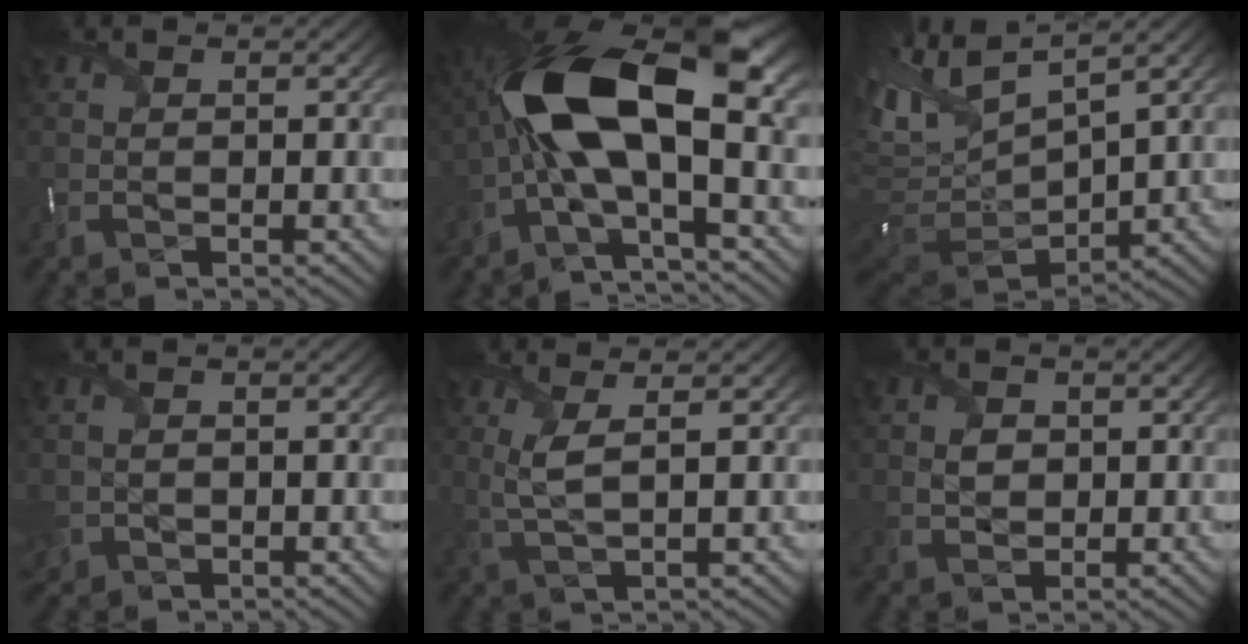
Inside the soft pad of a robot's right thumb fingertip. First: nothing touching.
{"total": 16.5, "force": [0.5, 6.9, 15.0], "torque": [-0.289, 0.017, -0.004]}
{"total": 12.9, "force": [4.7, 5.0, 10.9], "torque": [-0.248, 0.000, 0.106]}
{"total": 1.6, "force": [-0.5, 1.4, 0.5], "torque": [-0.015, -0.008, -0.007]}
{"total": 3.6, "force": [1.1, 0.6, 3.4], "torque": [-0.076, 0.000, 0.028]}
{"total": 2.4, "force": [0.3, 1.9, 1.4], "torque": [-0.034, -0.004, 0.006]}